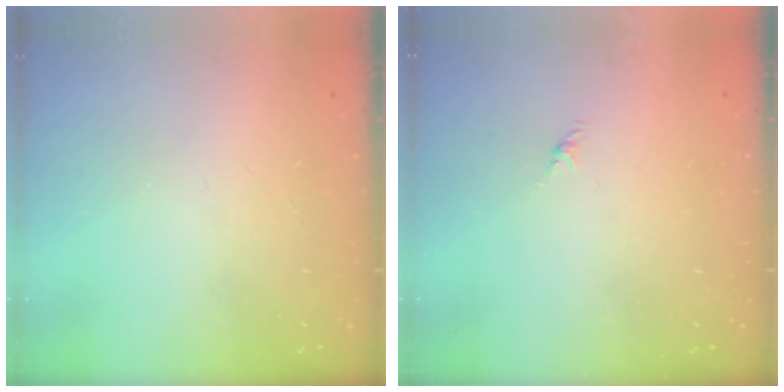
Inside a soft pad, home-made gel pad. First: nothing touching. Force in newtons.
{"total": 0.0}